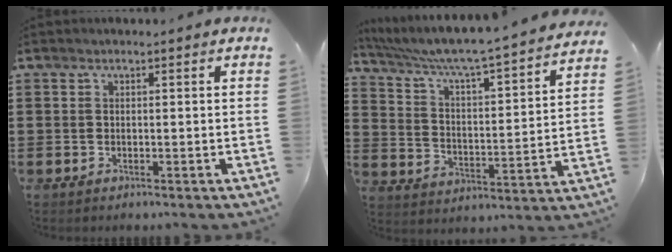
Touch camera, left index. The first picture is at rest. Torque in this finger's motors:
{"motor_torque": [1.11, -1.02, 0.50, 0.21]}